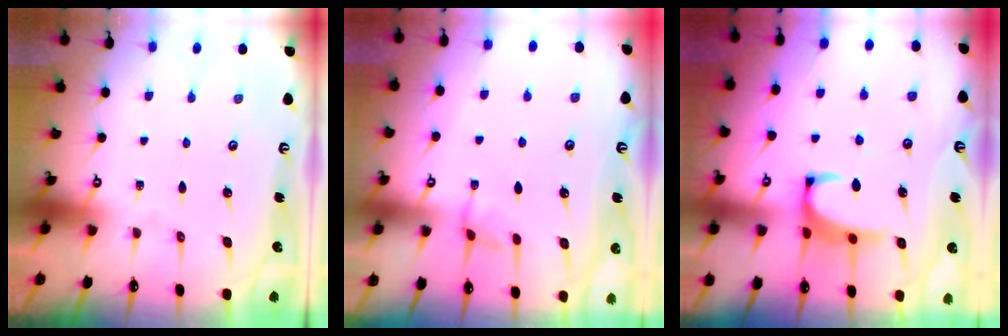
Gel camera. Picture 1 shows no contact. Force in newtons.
{"total": 2.9, "press": 2.9, "slide": 0.4}
{"total": 2.5, "press": 2.4, "slide": 0.8}